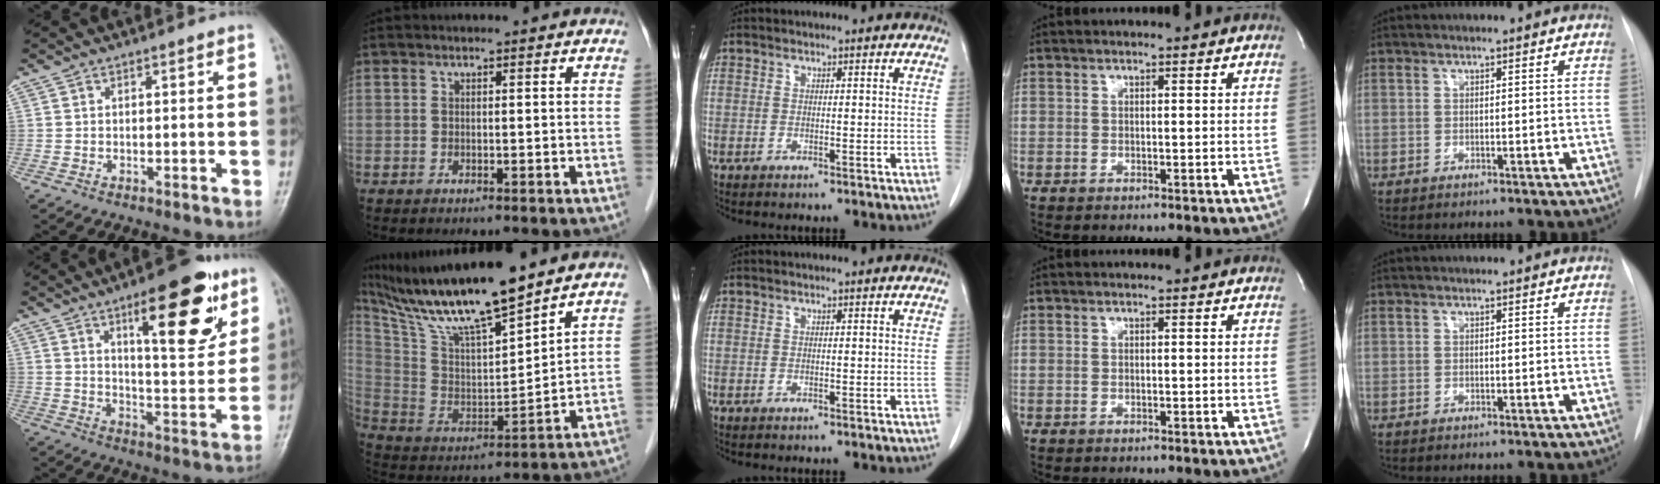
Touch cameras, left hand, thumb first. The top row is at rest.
{"thumb": {"total": 18.6, "force": [9.7, 6.3, 14.6], "torque": [-0.169, -0.046, 0.144]}, "index": {"total": 17.2, "force": [14.3, 1.0, 9.5], "torque": [-0.180, -0.002, 0.267]}}